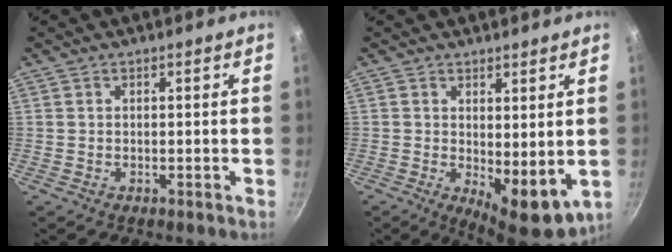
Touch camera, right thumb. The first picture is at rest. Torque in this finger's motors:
{"motor_torque": [-0.04, 0.48, -0.07, 0.09, 0.29]}